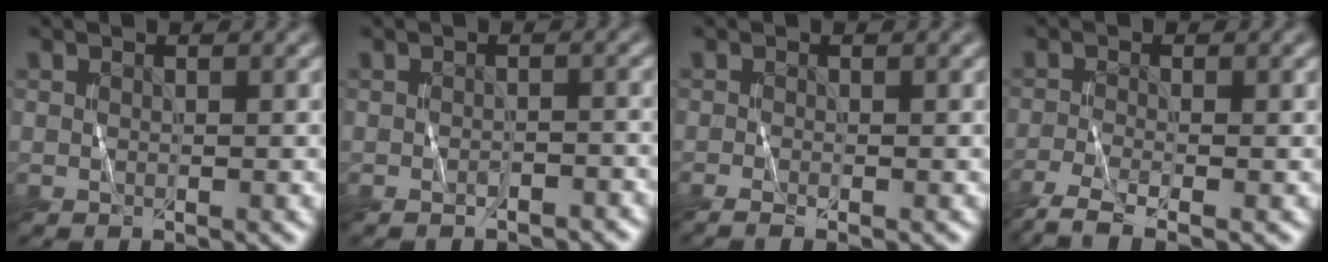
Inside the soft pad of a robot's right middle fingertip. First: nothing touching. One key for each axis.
{"total": 1.2, "fx": -1.0, "fy": 0.4, "fz": 0.5, "tx": -0.011, "ty": 0.000, "tz": -0.017}
{"total": 1.8, "fx": -0.9, "fy": 0.4, "fz": 1.6, "tx": -0.030, "ty": -0.006, "tz": -0.018}
{"total": 4.4, "fx": -3.1, "fy": 1.1, "fz": 2.9, "tx": -0.068, "ty": -0.011, "tz": -0.066}